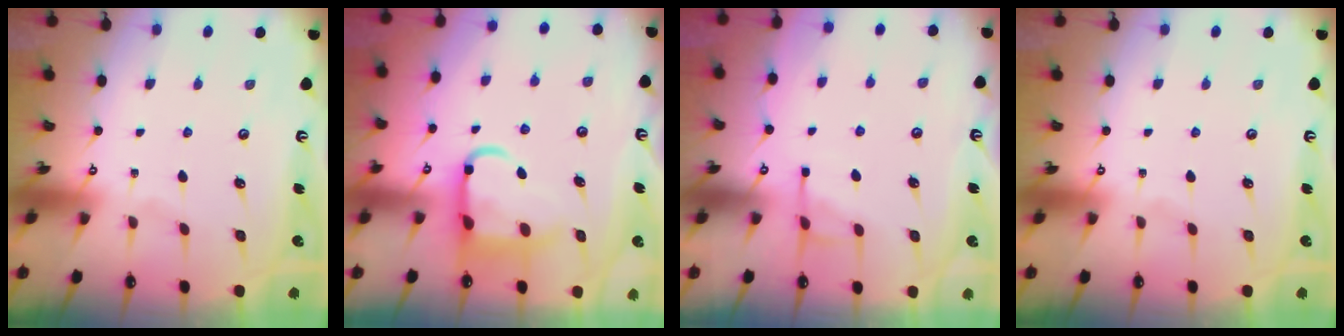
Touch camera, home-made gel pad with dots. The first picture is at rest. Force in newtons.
{"total": 10.7, "press": 10.6, "slide": 1.6}
{"total": 5.1, "press": 5.1, "slide": 0.5}
{"total": 0.0}